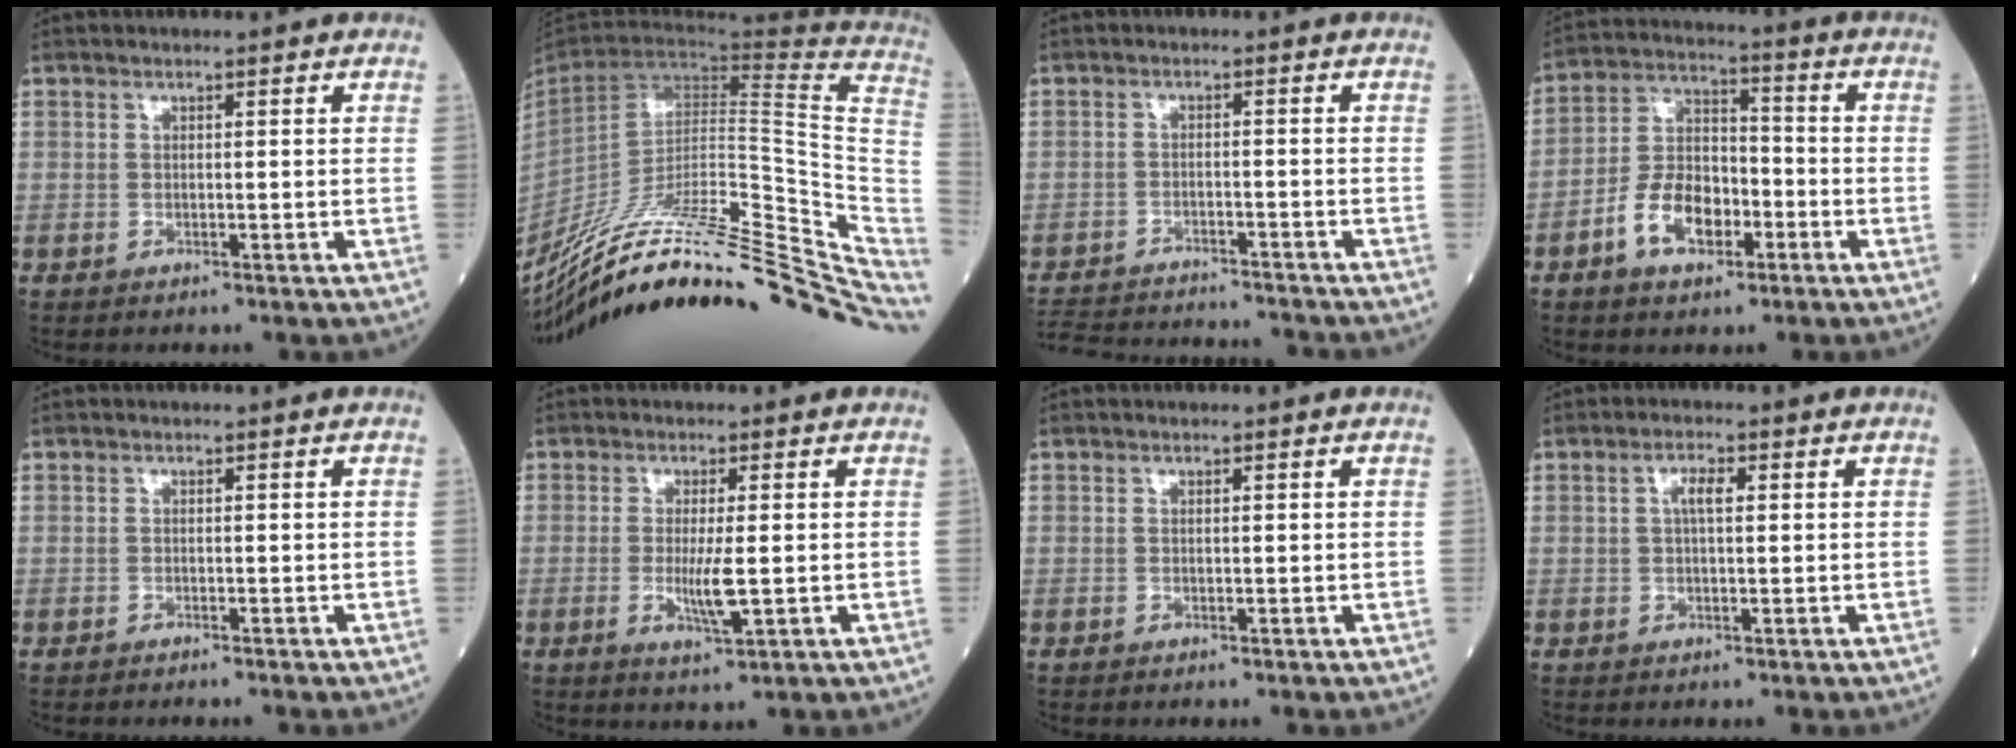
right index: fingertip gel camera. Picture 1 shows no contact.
{"total": 34.2, "force": [-25.8, 6.4, 21.5], "torque": [-0.226, -0.019, -0.373]}
{"total": 13.8, "force": [-13.2, 1.9, 3.6], "torque": [-0.070, 0.001, -0.185]}
{"total": 9.7, "force": [-4.1, 5.4, 7.0], "torque": [-0.142, 0.018, -0.076]}
{"total": 0.5, "force": [-0.5, 0.0, 0.1], "torque": [0.001, 0.000, -0.010]}
{"total": 4.6, "force": [-0.5, 0.5, 4.5], "torque": [-0.089, -0.009, -0.007]}
{"total": 0.0}
{"total": 2.7, "force": [0.7, 0.7, 2.5], "torque": [-0.049, 0.005, 0.012]}